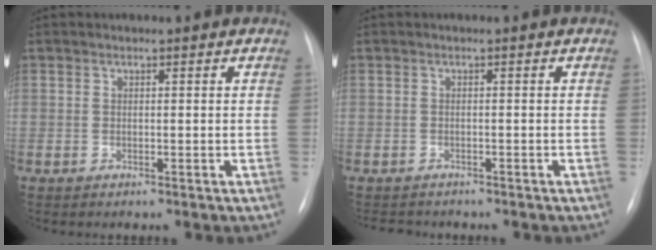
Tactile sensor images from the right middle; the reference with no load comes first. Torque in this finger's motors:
{"motor_torque": [0.26, -0.30, -0.02, -0.01]}